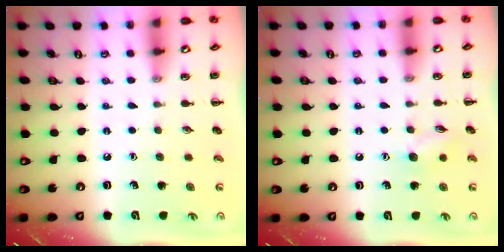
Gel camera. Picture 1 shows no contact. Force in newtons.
{"total": 7.1, "press": 7.0, "slide": 1.1}